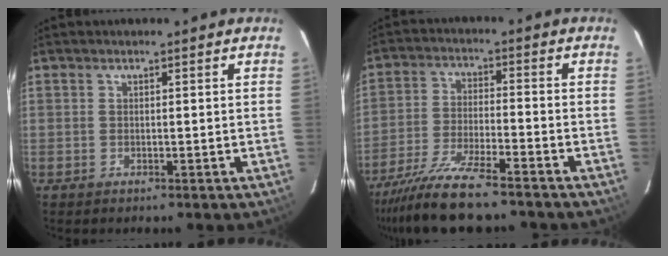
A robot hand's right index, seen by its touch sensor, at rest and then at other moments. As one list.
[{"total": 10.9, "force": [-9.1, 0.4, 5.9], "torque": [-0.106, -0.026, -0.158]}]